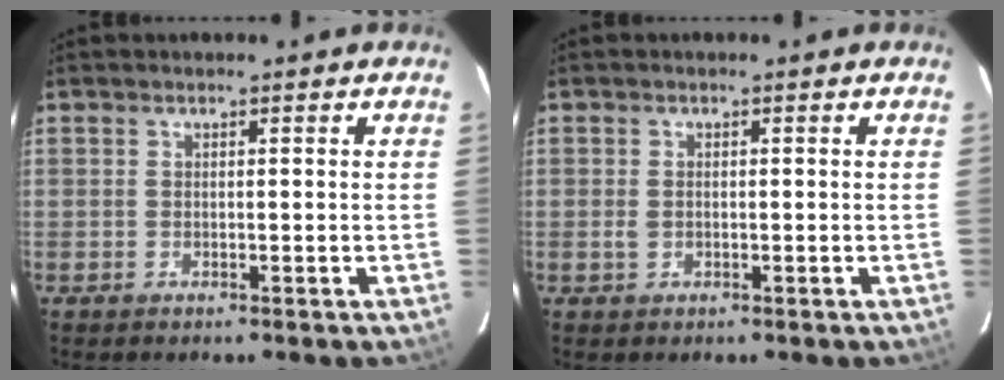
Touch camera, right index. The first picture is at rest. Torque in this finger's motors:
{"motor_torque": [0.17, 0.11, -0.02, 0.02]}